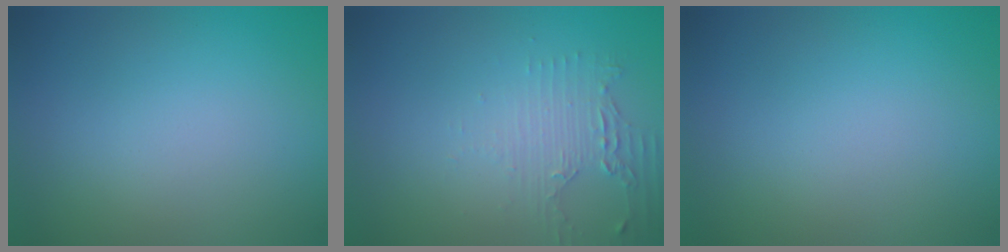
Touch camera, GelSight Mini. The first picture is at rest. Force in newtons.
{"total": 2.1, "press": 1.6, "slide": 1.4}
{"total": 0.0}